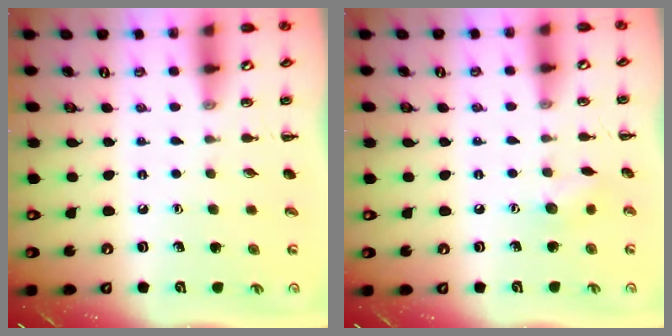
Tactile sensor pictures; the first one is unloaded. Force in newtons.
{"total": 6.2, "press": 6.1, "slide": 1.3}